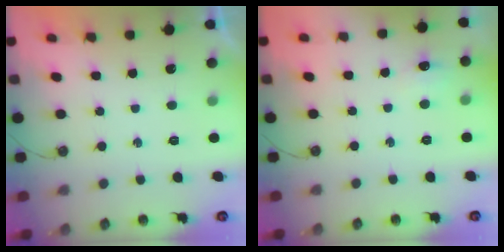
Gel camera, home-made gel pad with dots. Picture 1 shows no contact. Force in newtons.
{"total": 6.1, "press": 6.1, "slide": 0.7}